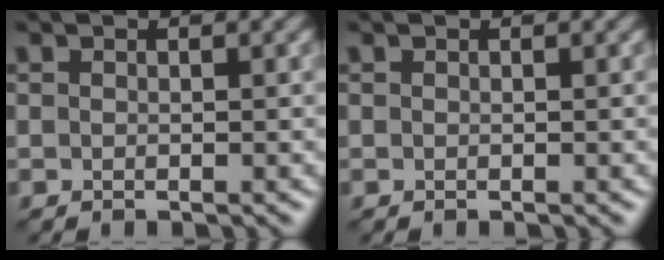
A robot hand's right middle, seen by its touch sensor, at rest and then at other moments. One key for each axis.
{"total": 0.0}